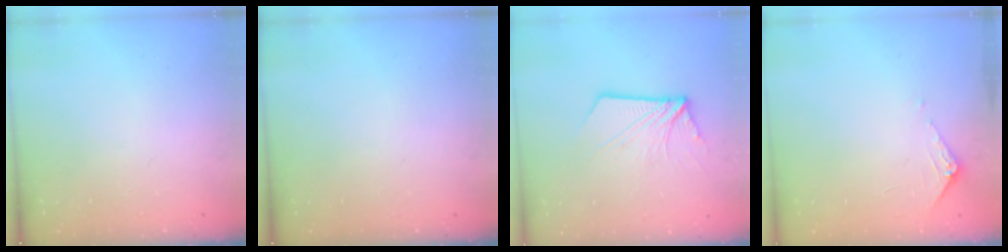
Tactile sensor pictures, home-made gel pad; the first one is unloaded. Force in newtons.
{"total": 0.0}
{"total": 9.8, "press": 9.7, "slide": 0.9}
{"total": 5.0, "press": 5.0, "slide": 0.5}